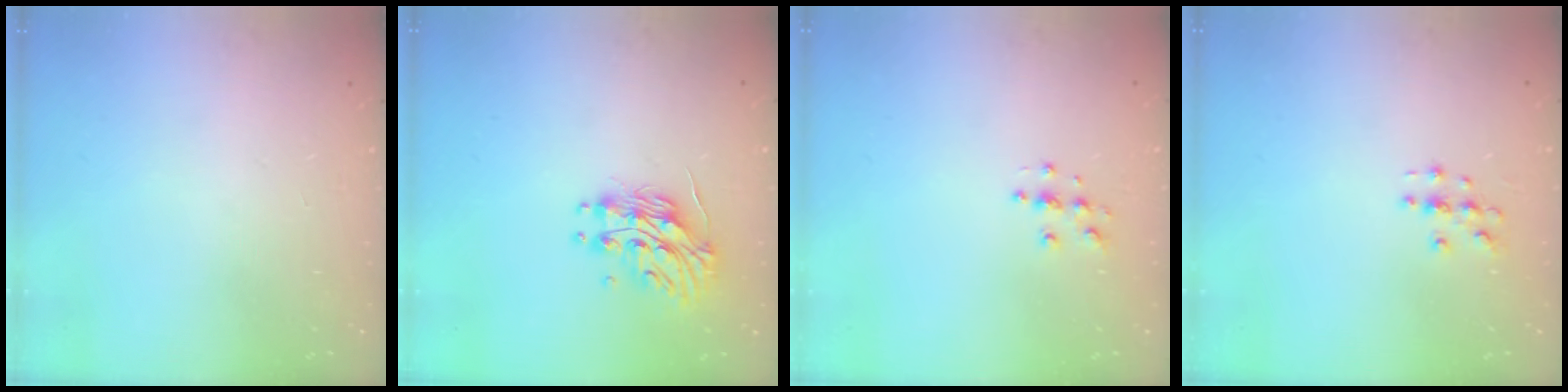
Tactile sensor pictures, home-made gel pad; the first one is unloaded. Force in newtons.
{"total": 13.2, "press": 13.2, "slide": 0.8}
{"total": 4.6, "press": 4.6, "slide": 0.5}
{"total": 3.4, "press": 3.4, "slide": 0.2}